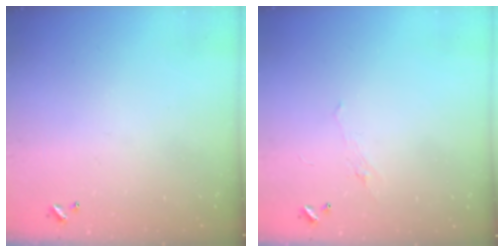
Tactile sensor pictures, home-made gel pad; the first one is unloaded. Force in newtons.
{"total": 0.9, "press": 0.5, "slide": 0.7}